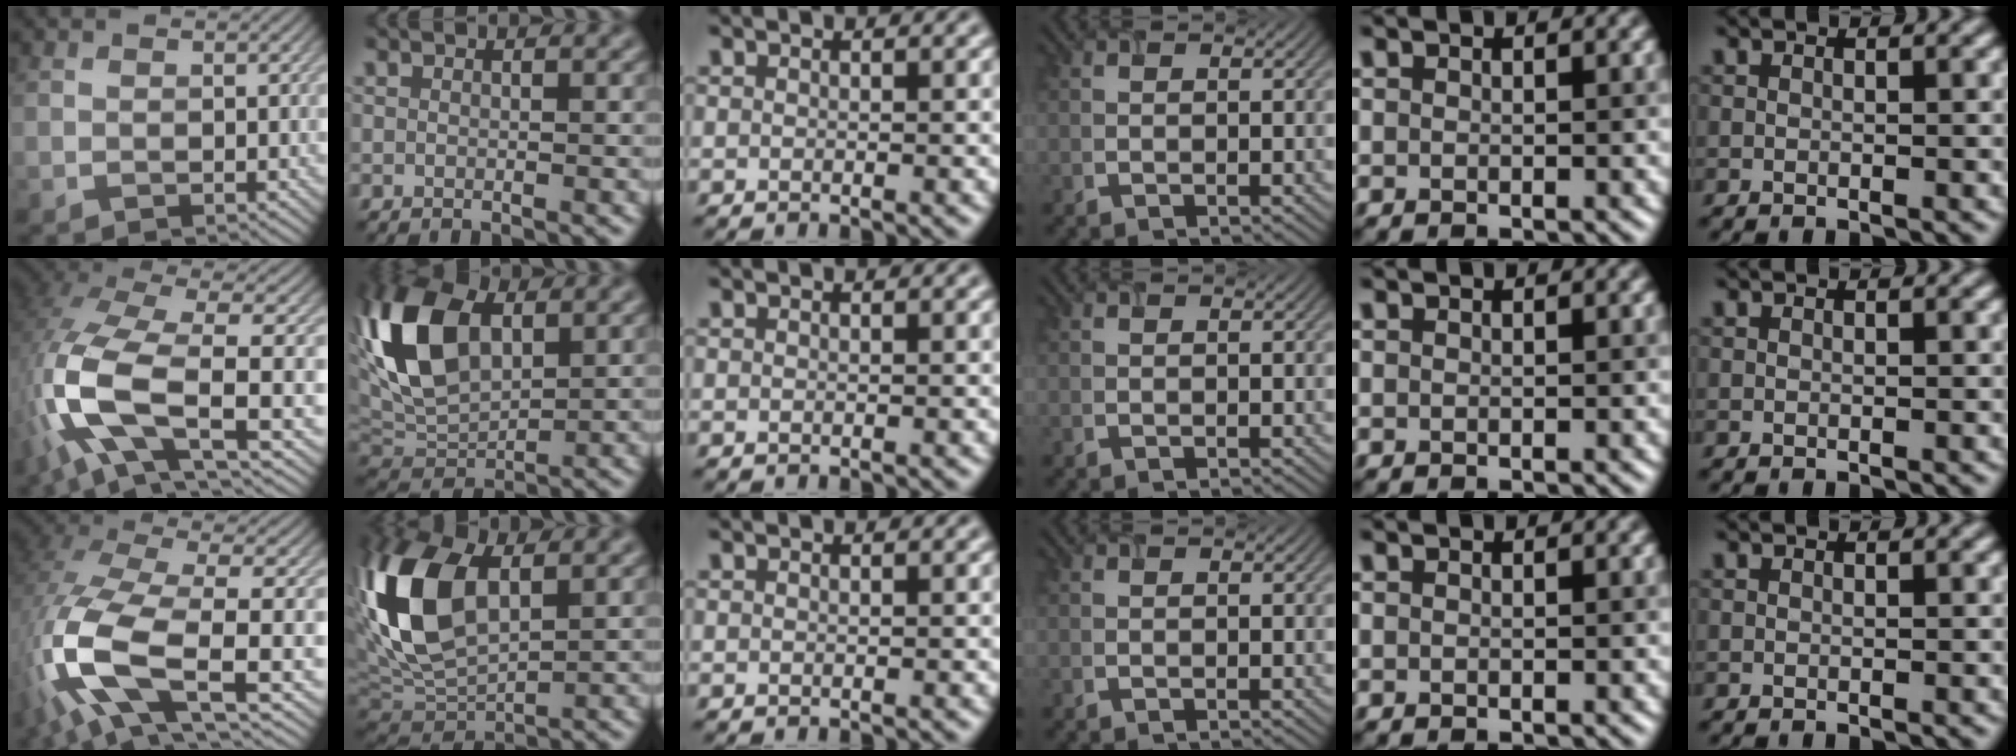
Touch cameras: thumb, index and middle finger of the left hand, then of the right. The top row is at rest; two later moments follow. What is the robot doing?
{"motion": "close", "object": "airpods case & airpods"}